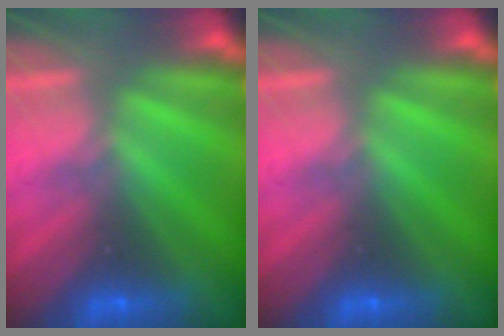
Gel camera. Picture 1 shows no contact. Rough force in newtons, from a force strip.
{"total": 0.0}